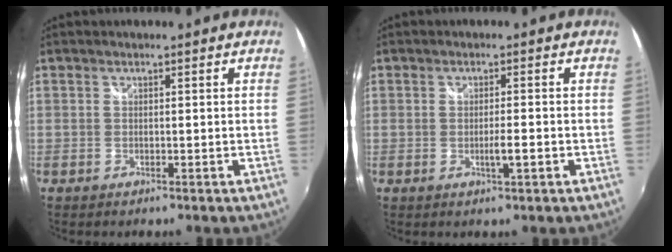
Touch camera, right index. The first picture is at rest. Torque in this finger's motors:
{"motor_torque": [0.46, 0.25, 0.04, 0.01]}